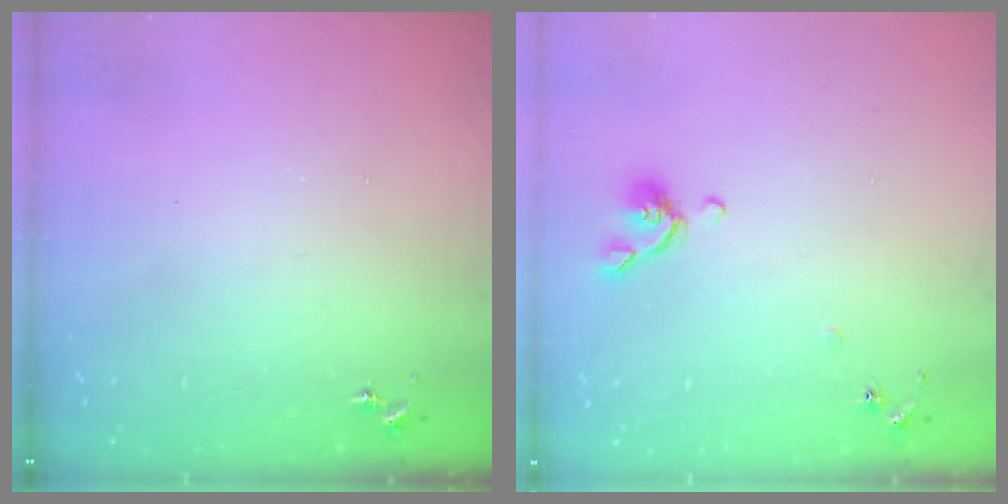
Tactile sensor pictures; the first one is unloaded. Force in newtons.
{"total": 6.9, "press": 6.8, "slide": 1.5}